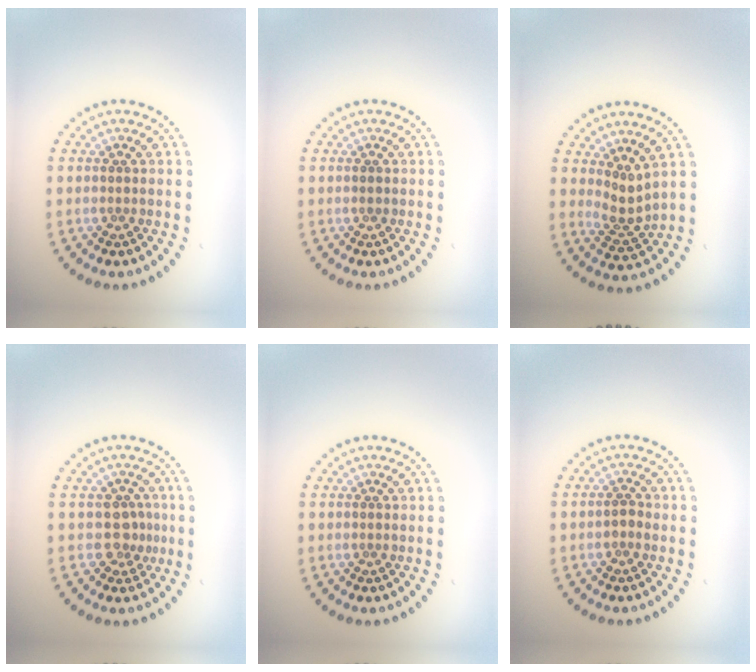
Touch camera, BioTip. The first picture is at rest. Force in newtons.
{"total": 0.6, "press": 0.6, "slide": 0.2}
{"total": 2.3, "press": 1.6, "slide": 1.7}
{"total": 1.9, "press": 1.5, "slide": 1.2}
{"total": 0.0}
{"total": 0.9, "press": 0.9, "slide": 0.2}